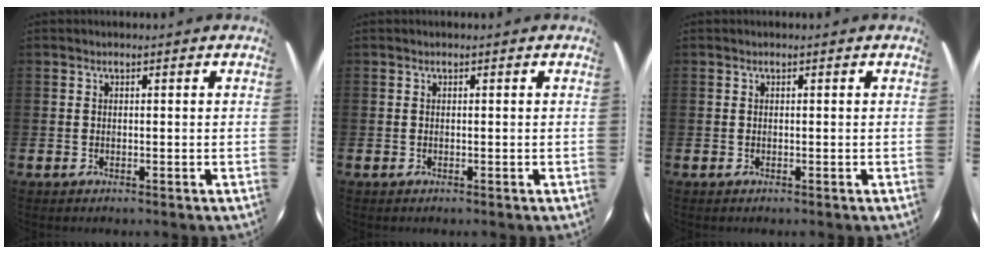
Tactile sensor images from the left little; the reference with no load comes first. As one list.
[{"total": 0.0}, {"total": 0.0}]